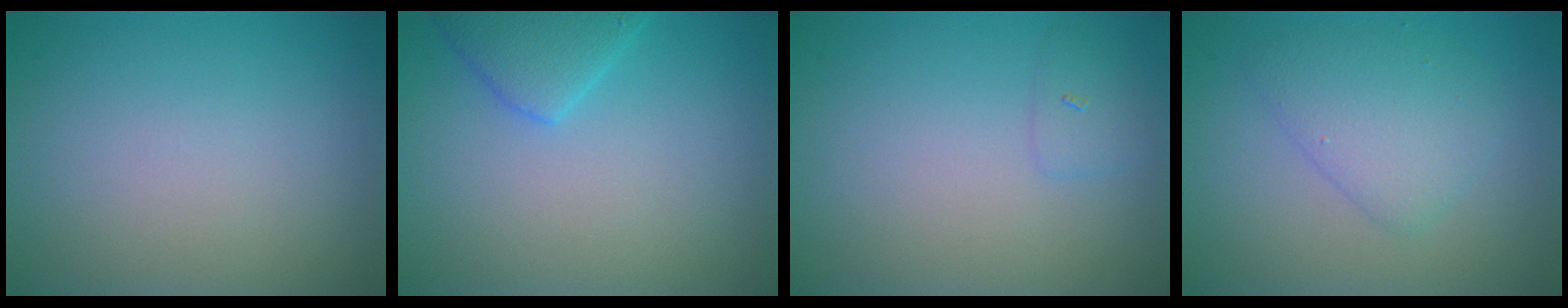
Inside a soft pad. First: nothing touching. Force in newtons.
{"total": 2.9, "press": 2.9, "slide": 0.2}
{"total": 1.1, "press": 1.1, "slide": 0.0}
{"total": 3.1, "press": 3.1, "slide": 0.1}